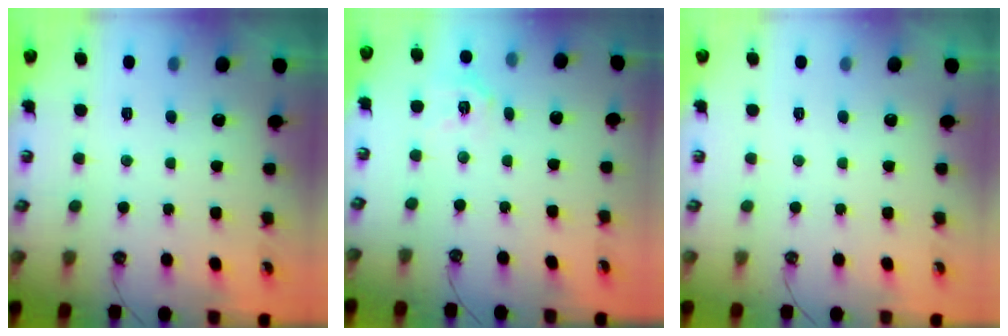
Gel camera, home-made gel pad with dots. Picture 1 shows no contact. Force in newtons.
{"total": 7.9, "press": 7.8, "slide": 0.9}
{"total": 0.0}